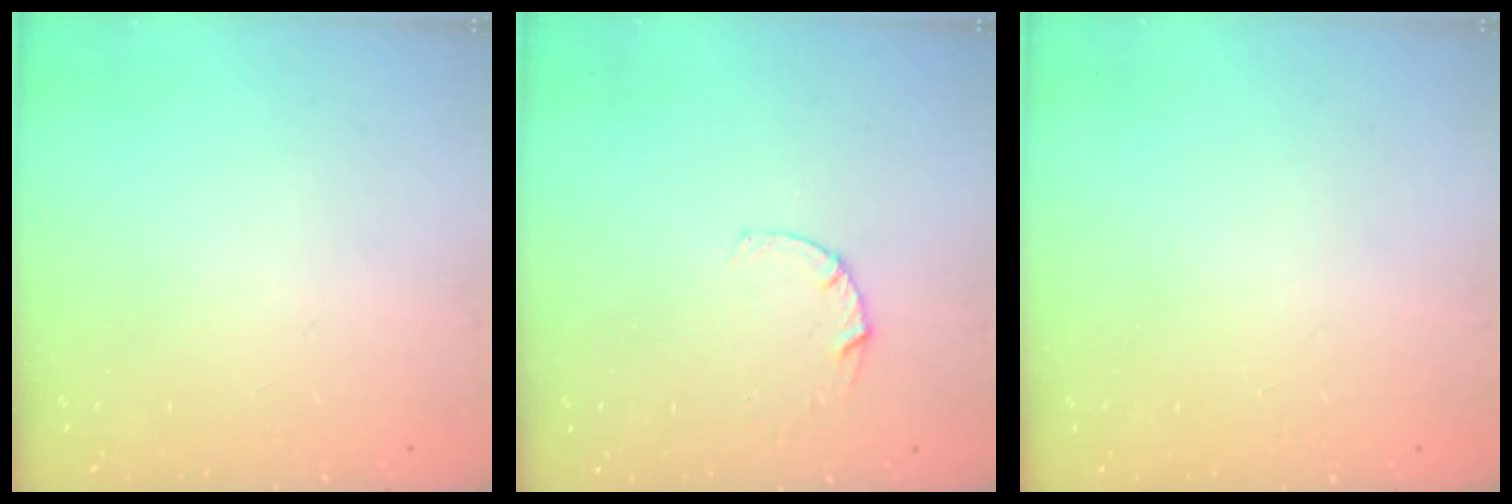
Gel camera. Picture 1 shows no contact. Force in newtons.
{"total": 3.2, "press": 3.2, "slide": 0.4}
{"total": 2.6, "press": 2.6, "slide": 0.2}